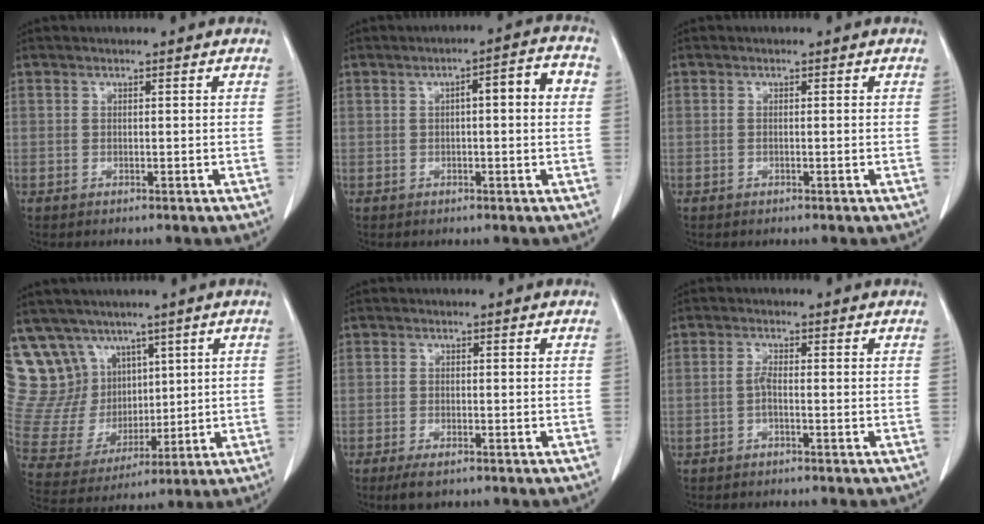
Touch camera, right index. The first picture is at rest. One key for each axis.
{"total": 5.7, "fx": 0.6, "fy": 0.8, "fz": 5.6, "tx": -0.079, "ty": 0.023, "tz": 0.004}
{"total": 0.0}
{"total": 15.4, "fx": 9.5, "fy": 11.5, "fz": 3.9, "tx": -0.098, "ty": 0.056, "tz": 0.210}
{"total": 3.0, "fx": -2.1, "fy": 0.8, "fz": 2.0, "tx": -0.040, "ty": -0.005, "tz": -0.032}
{"total": 1.5, "fx": -0.5, "fy": 0.2, "fz": 1.4, "tx": -0.026, "ty": 0.004, "tz": -0.011}